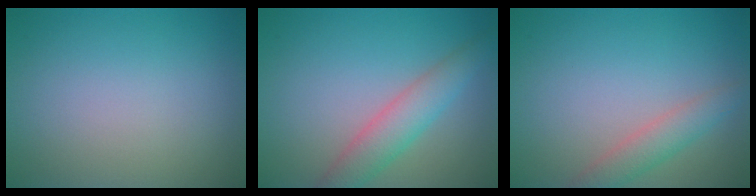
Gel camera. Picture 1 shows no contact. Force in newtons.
{"total": 3.7, "press": 3.7, "slide": 0.1}
{"total": 2.5, "press": 2.5, "slide": 0.2}